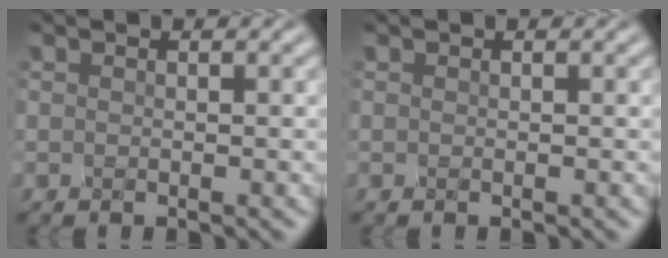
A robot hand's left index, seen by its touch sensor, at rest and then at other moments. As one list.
[{"total": 0.0}]